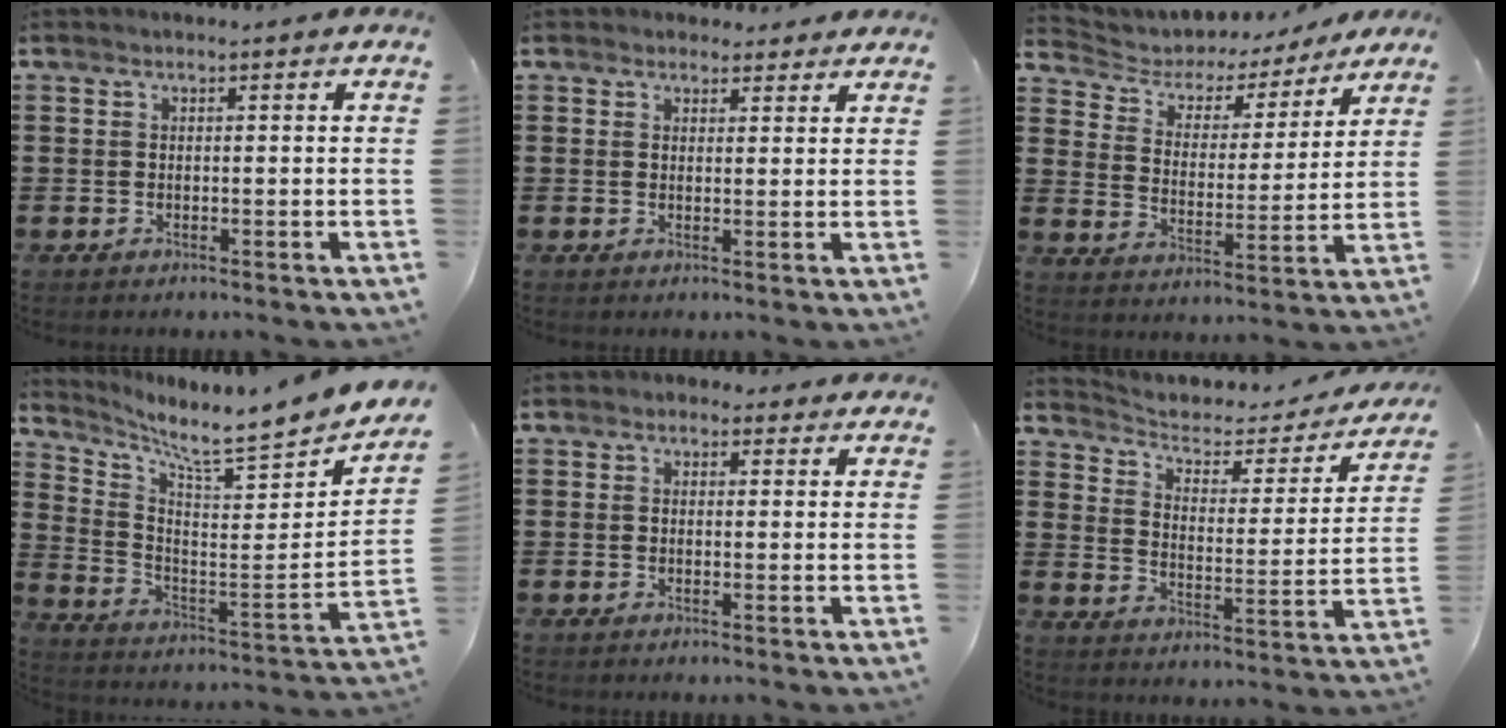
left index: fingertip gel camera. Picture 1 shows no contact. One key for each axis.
{"total": 2.3, "fx": 2.1, "fy": 1.0, "fz": 0.2, "tx": -0.001, "ty": 0.001, "tz": 0.038}
{"total": 4.6, "fx": 4.1, "fy": 1.9, "fz": 0.9, "tx": -0.044, "ty": -0.027, "tz": 0.065}
{"total": 5.3, "fx": 4.9, "fy": -0.4, "fz": 2.0, "tx": -0.054, "ty": -0.071, "tz": 0.068}
{"total": 1.7, "fx": 1.2, "fy": 1.1, "fz": 0.2, "tx": -0.002, "ty": 0.006, "tz": 0.020}
{"total": 3.1, "fx": 2.0, "fy": 1.8, "fz": 1.5, "tx": -0.044, "ty": -0.014, "tz": 0.026}